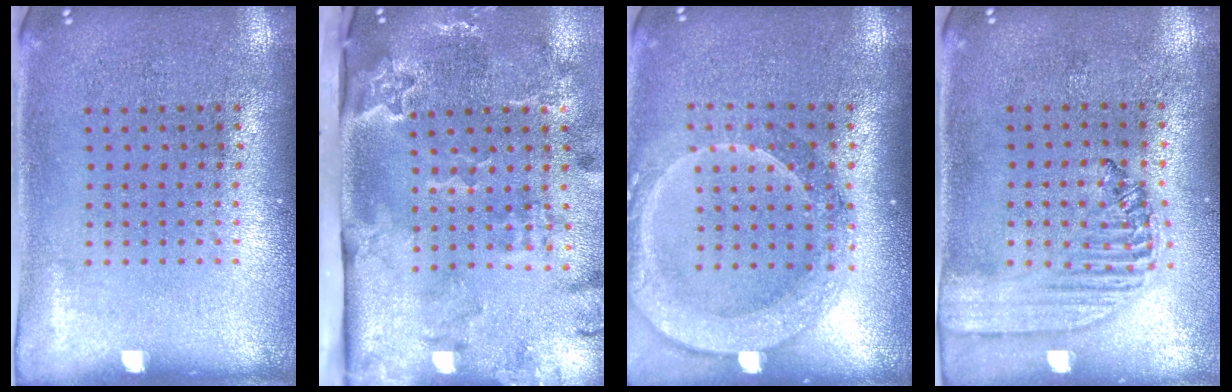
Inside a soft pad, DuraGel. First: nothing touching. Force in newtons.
{"total": 3.4, "press": 2.4, "slide": 2.4}
{"total": 2.2, "press": 2.0, "slide": 1.1}
{"total": 1.5, "press": 1.4, "slide": 0.5}